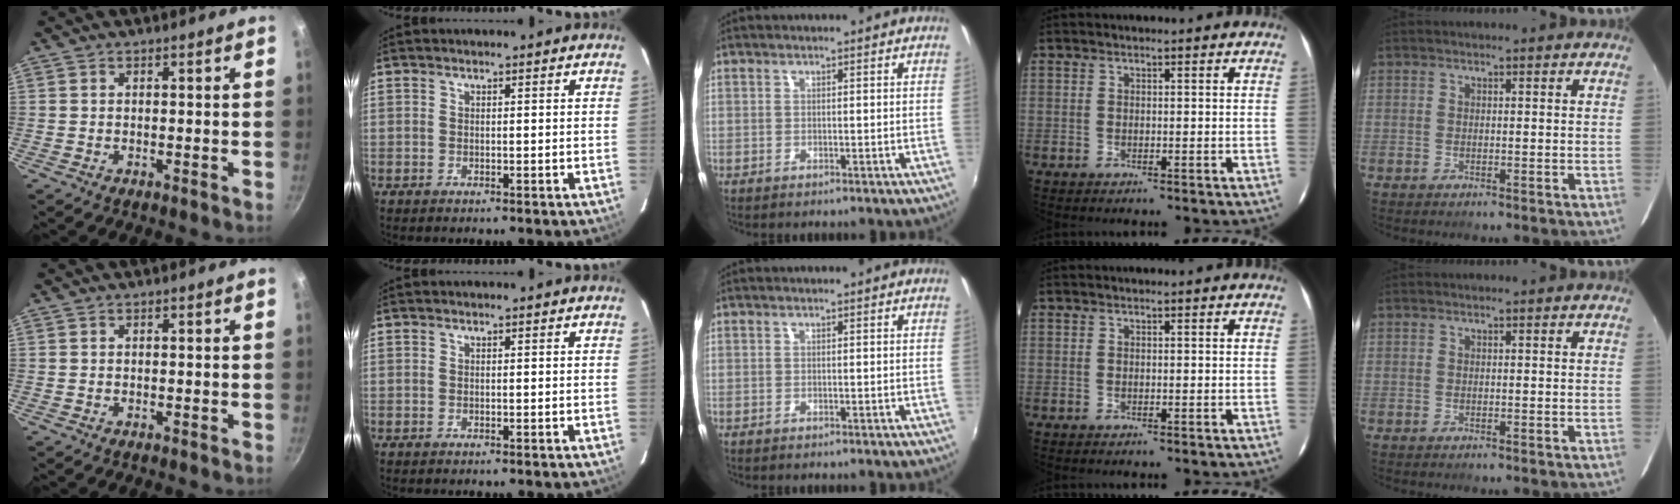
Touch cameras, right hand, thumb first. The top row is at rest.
{}